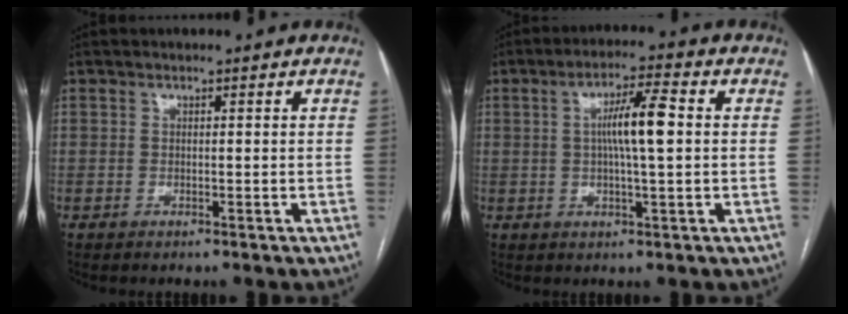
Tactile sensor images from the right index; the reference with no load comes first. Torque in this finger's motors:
{"motor_torque": [1.03, 0.05, 0.26, 0.10]}